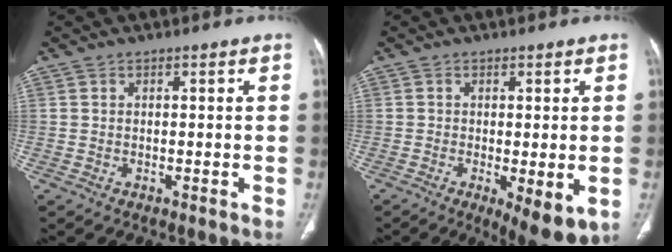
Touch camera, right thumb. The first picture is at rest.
{"total": 8.2, "force": [-2.4, 2.6, 7.4], "torque": [-0.112, -0.022, -0.033]}